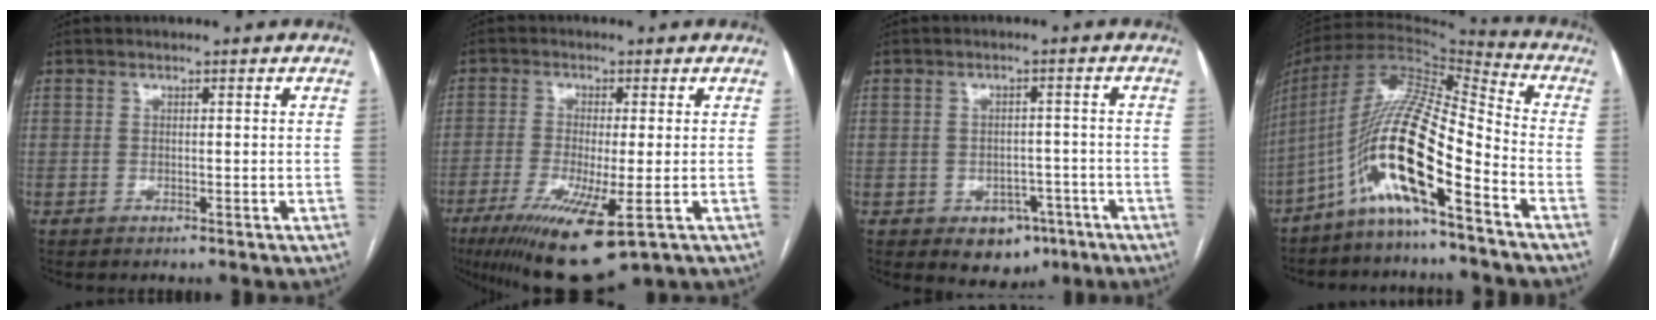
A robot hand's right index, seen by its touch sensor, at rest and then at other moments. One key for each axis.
{"total": 12.4, "fx": -5.8, "fy": 1.8, "fz": 10.8, "tx": -0.192, "ty": -0.040, "tz": -0.092}
{"total": 5.7, "fx": -3.0, "fy": 4.1, "fz": 2.7, "tx": -0.023, "ty": 0.010, "tz": -0.030}
{"total": 15.4, "fx": -7.9, "fy": 2.5, "fz": 13.0, "tx": -0.256, "ty": 0.014, "tz": -0.143}